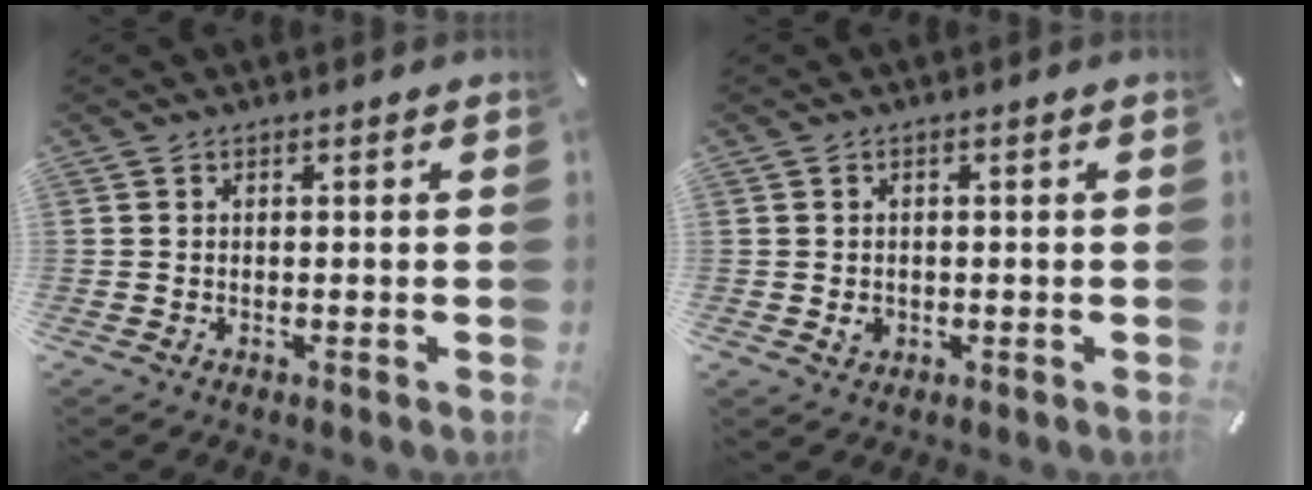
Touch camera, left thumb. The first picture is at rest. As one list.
[{"total": 2.1, "force": [-0.3, 1.8, 0.9], "torque": [-0.009, 0.001, -0.007]}]